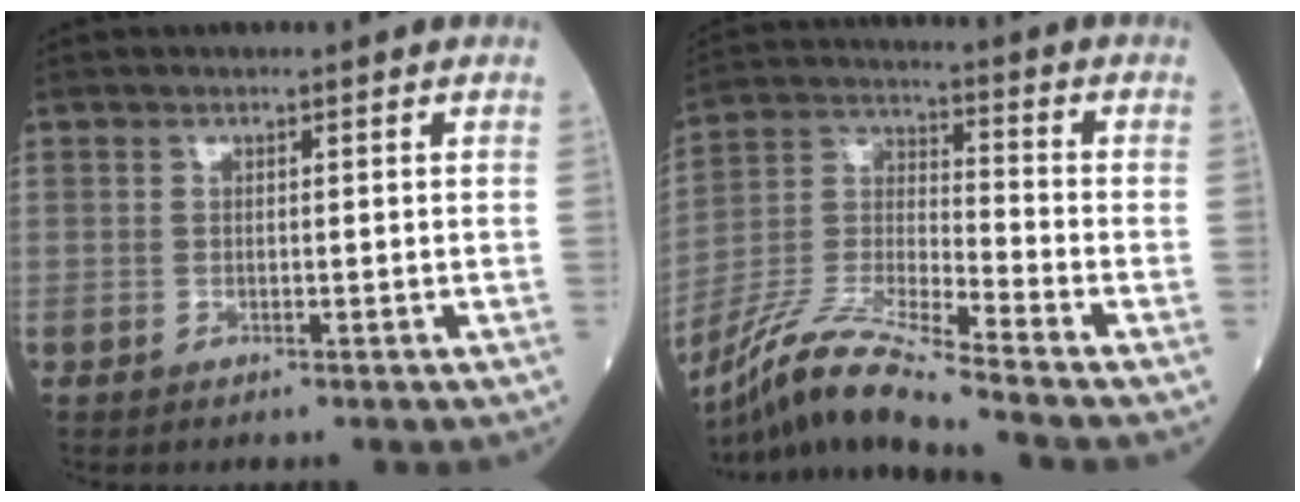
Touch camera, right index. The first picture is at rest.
{"total": 12.6, "force": [-10.9, -1.5, 6.2], "torque": [-0.129, -0.012, -0.211]}